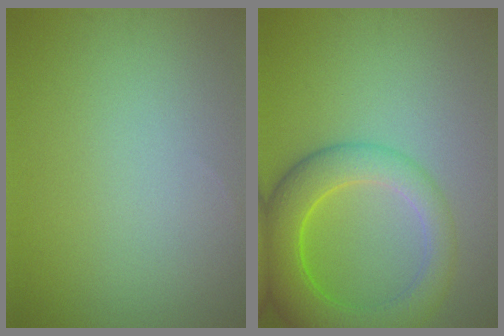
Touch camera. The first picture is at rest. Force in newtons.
{"total": 7.0, "press": 7.0, "slide": 0.5}